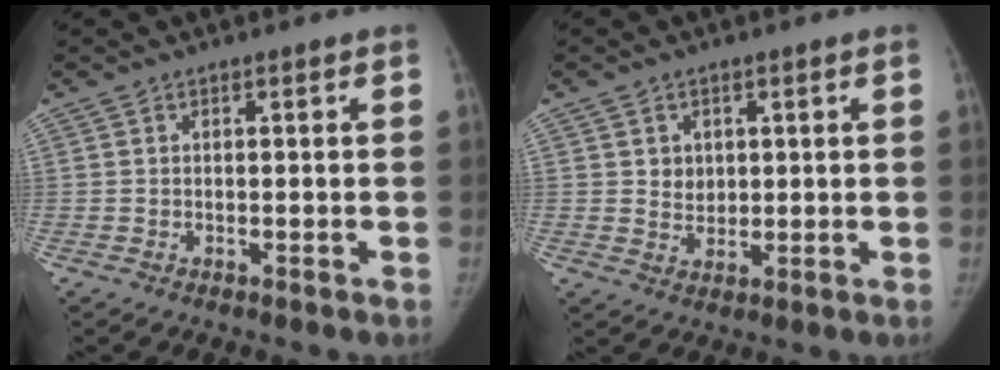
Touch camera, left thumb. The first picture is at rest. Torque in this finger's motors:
{"motor_torque": [-0.09, -0.07, 0.31, -0.32, -0.02]}